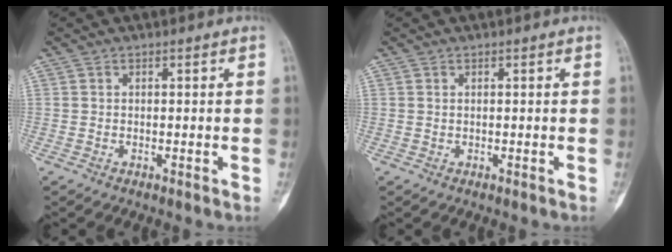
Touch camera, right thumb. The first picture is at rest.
{"total": 0.0}